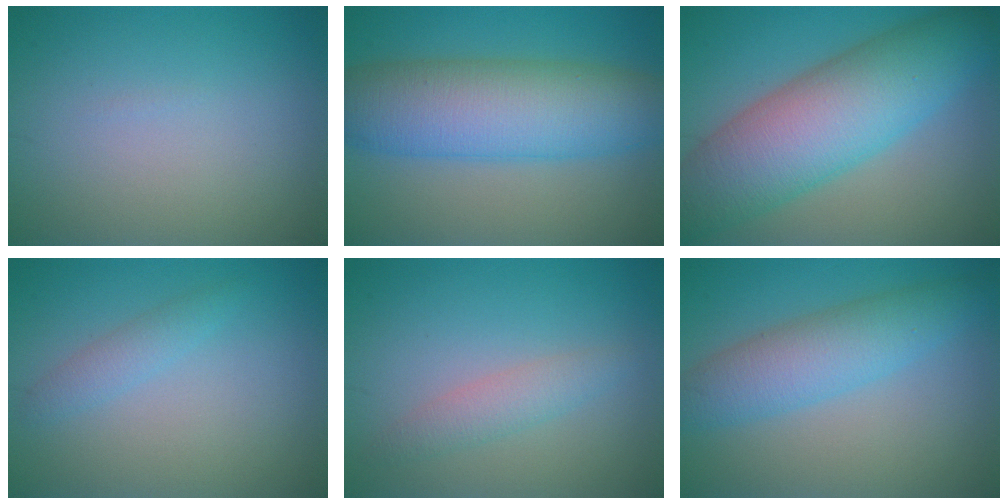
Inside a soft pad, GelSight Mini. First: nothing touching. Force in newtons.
{"total": 9.9, "press": 9.9, "slide": 0.4}
{"total": 10.9, "press": 10.9, "slide": 0.3}
{"total": 1.7, "press": 1.6, "slide": 0.0}
{"total": 2.1, "press": 2.1, "slide": 0.1}
{"total": 5.2, "press": 5.2, "slide": 0.1}